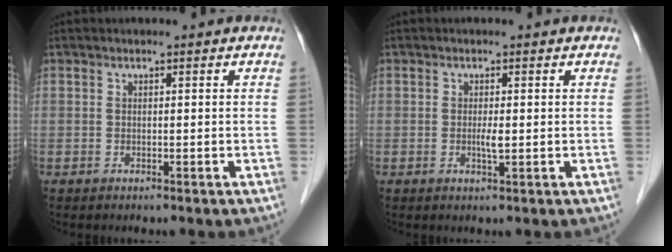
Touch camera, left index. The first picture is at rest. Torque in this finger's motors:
{"motor_torque": [0.33, 0.25, 0.06, 0.03]}